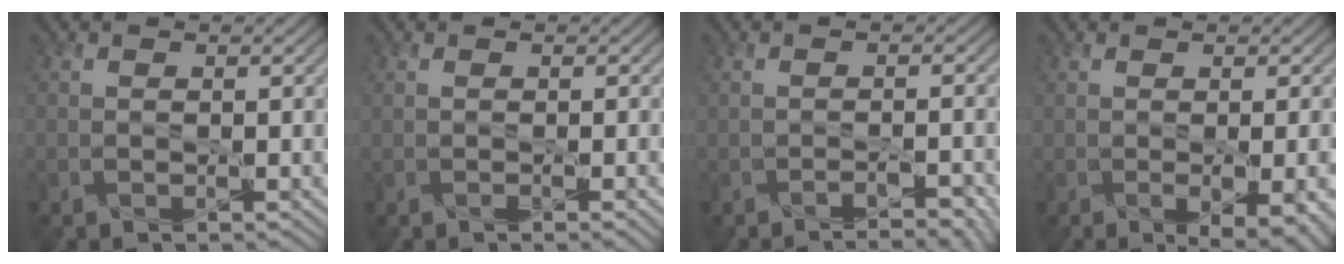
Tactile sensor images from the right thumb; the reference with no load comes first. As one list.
[{"total": 1.0, "force": [-0.4, 0.2, 0.9], "torque": [-0.016, -0.003, -0.005]}, {"total": 3.1, "force": [-2.2, 0.5, 2.1], "torque": [-0.028, 0.004, -0.028]}, {"total": 6.3, "force": [-2.1, 2.2, 5.5], "torque": [-0.077, -0.016, -0.008]}]